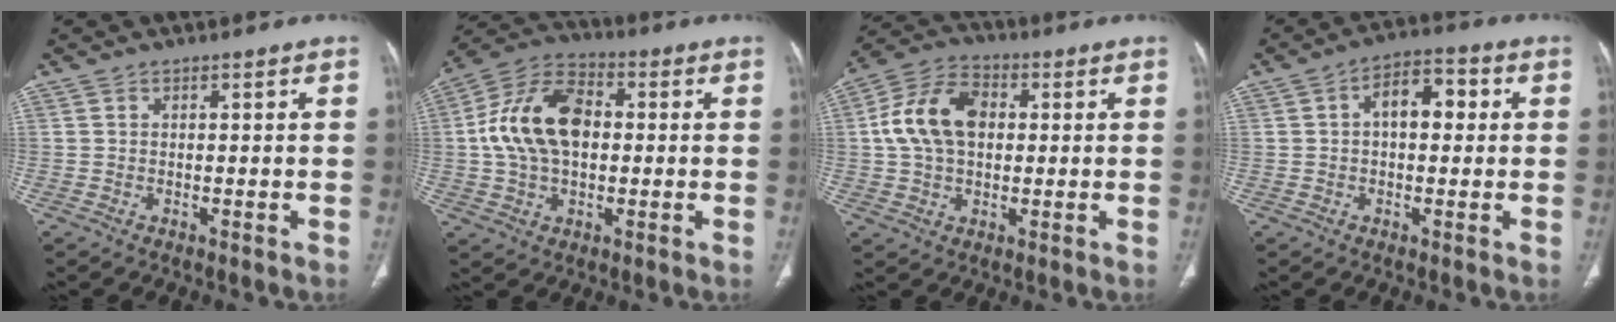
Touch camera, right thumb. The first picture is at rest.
{"total": 15.6, "force": [1.0, 10.0, 12.0], "torque": [-0.212, 0.027, 0.010]}
{"total": 12.9, "force": [1.6, 8.7, 9.4], "torque": [-0.168, 0.022, 0.022]}
{"total": 7.8, "force": [1.2, 4.5, 6.3], "torque": [-0.074, 0.025, 0.011]}